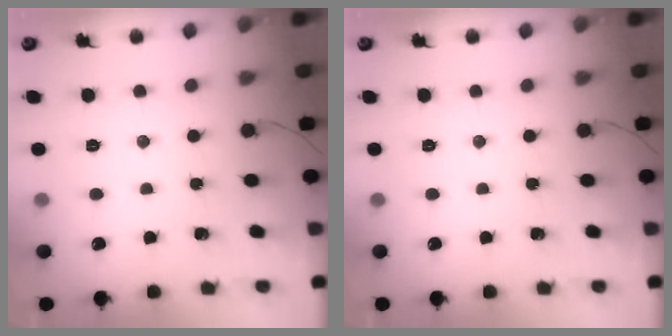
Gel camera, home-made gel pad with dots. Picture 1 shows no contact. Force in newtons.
{"total": 0.0}